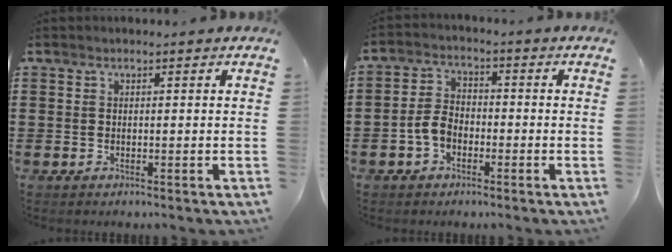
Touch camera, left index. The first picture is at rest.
{"total": 4.3, "force": [-2.0, 2.7, 2.6], "torque": [-0.069, 0.003, -0.045]}